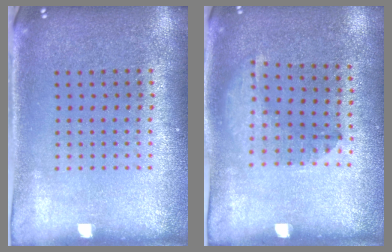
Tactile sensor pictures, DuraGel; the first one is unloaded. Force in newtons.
{"total": 1.4, "press": 0.9, "slide": 1.1}